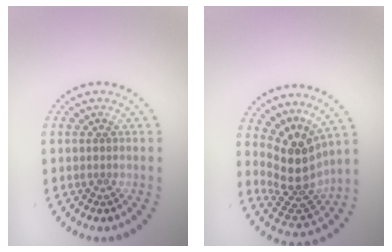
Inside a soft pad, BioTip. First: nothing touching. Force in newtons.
{"total": 4.6, "press": 3.4, "slide": 3.0}